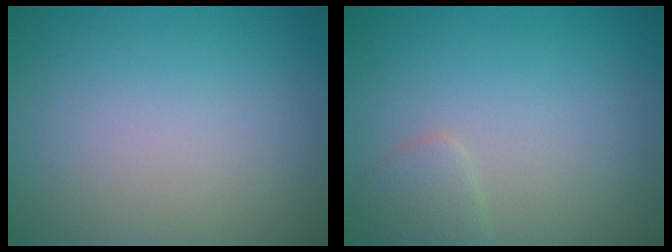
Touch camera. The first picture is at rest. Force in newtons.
{"total": 1.5, "press": 1.5, "slide": 0.0}